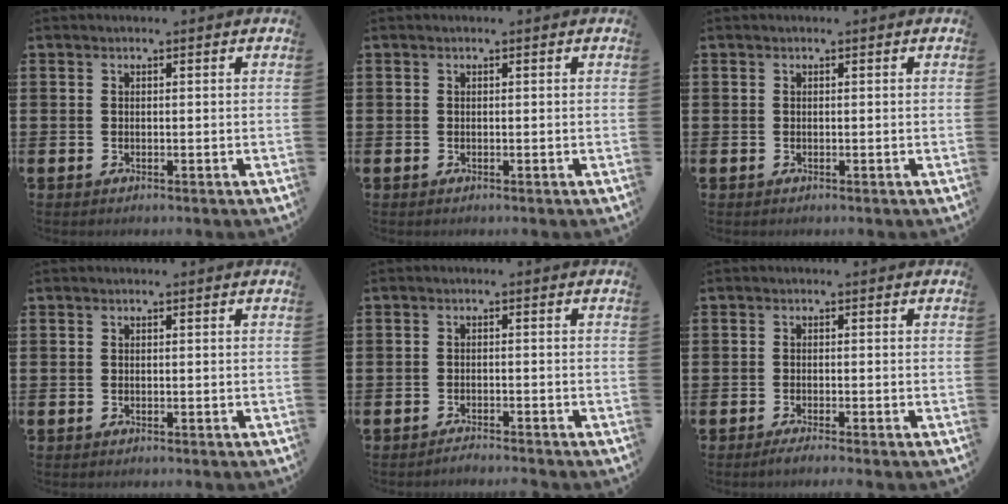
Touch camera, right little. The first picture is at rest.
{"total": 0.0}
{"total": 0.0}
{"total": 0.0}
{"total": 1.3, "force": [-1.3, -0.1, 0.2], "torque": [-0.004, 0.001, -0.026]}
{"total": 1.1, "force": [-0.8, 0.0, 0.8], "torque": [-0.012, -0.003, -0.014]}